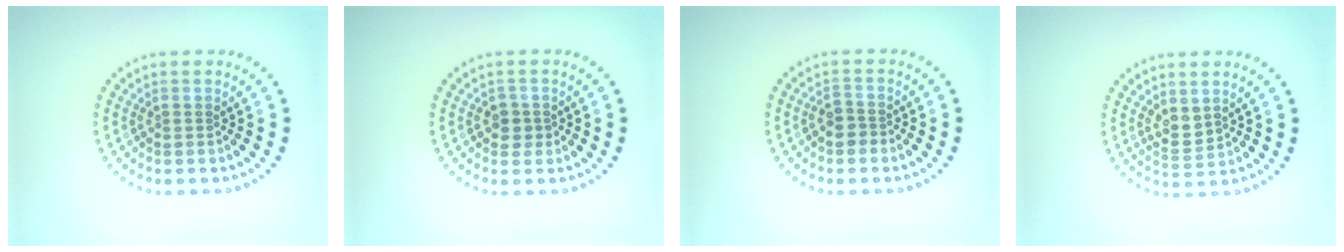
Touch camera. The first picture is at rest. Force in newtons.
{"total": 1.7, "press": 1.6, "slide": 0.6}
{"total": 1.7, "press": 1.5, "slide": 0.8}
{"total": 2.1, "press": 1.7, "slide": 1.2}